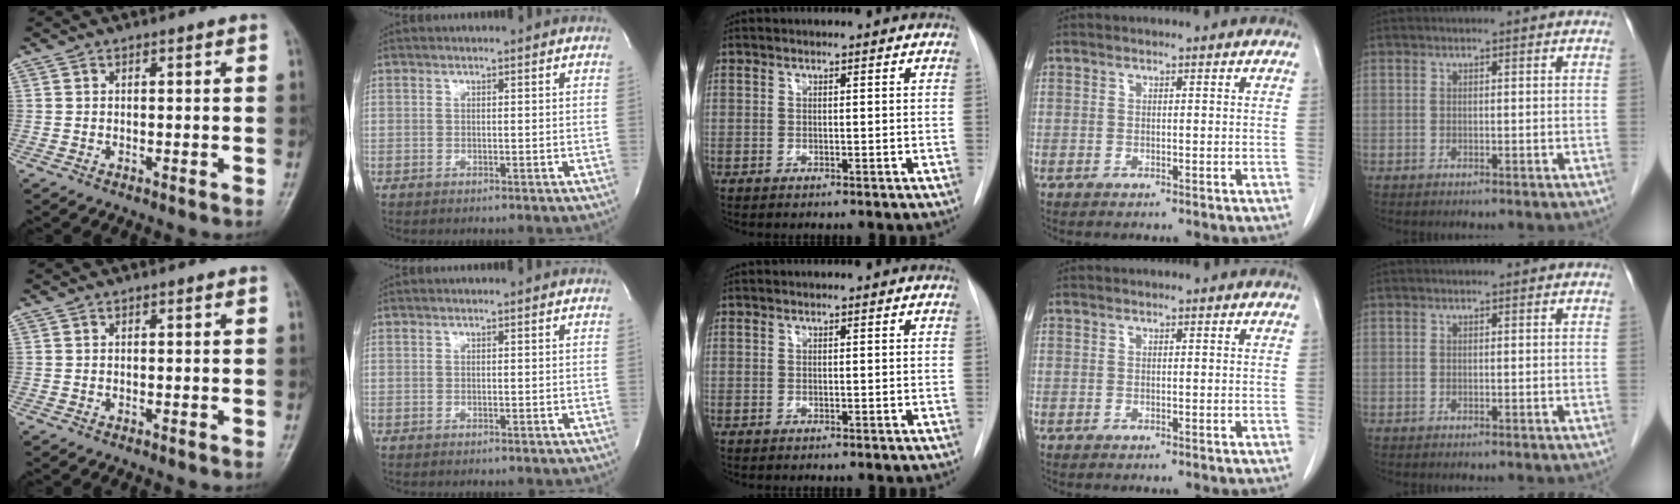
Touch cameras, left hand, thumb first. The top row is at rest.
{}